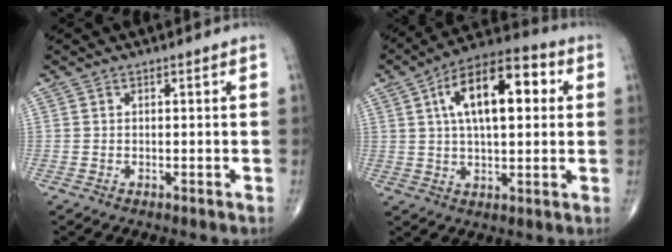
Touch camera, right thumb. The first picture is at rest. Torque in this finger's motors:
{"motor_torque": [0.19, 0.67, 0.49, -0.25, 0.30]}